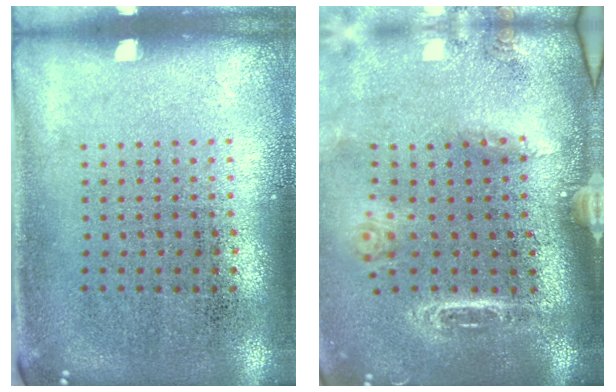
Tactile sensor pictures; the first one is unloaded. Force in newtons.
{"total": 2.2, "press": 1.9, "slide": 1.0}